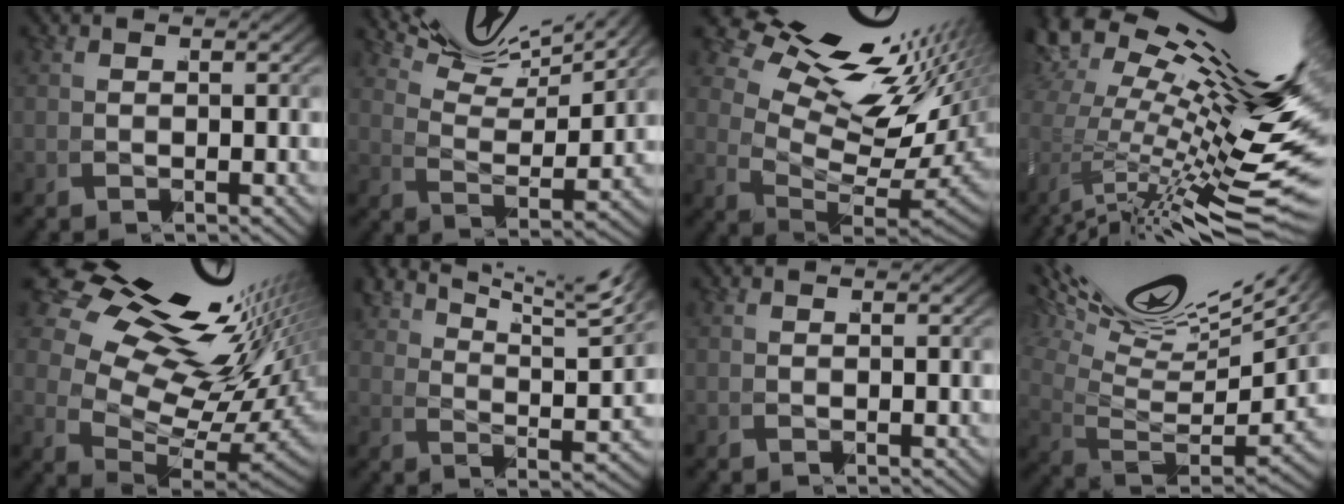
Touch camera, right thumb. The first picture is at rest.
{"total": 6.9, "force": [5.8, 1.4, 3.6], "torque": [-0.058, 0.018, 0.085]}
{"total": 13.4, "force": [3.3, 8.3, 10.0], "torque": [-0.149, -0.011, 0.050]}
{"total": 13.9, "force": [0.9, 6.1, 12.5], "torque": [-0.179, -0.024, 0.018]}
{"total": 15.0, "force": [3.9, 9.1, 11.3], "torque": [-0.176, -0.009, 0.063]}
{"total": 7.4, "force": [6.3, 1.3, 3.7], "torque": [-0.041, 0.019, 0.092]}
{"total": 0.0}
{"total": 9.0, "force": [3.8, 4.6, 6.8], "torque": [-0.128, -0.006, 0.061]}